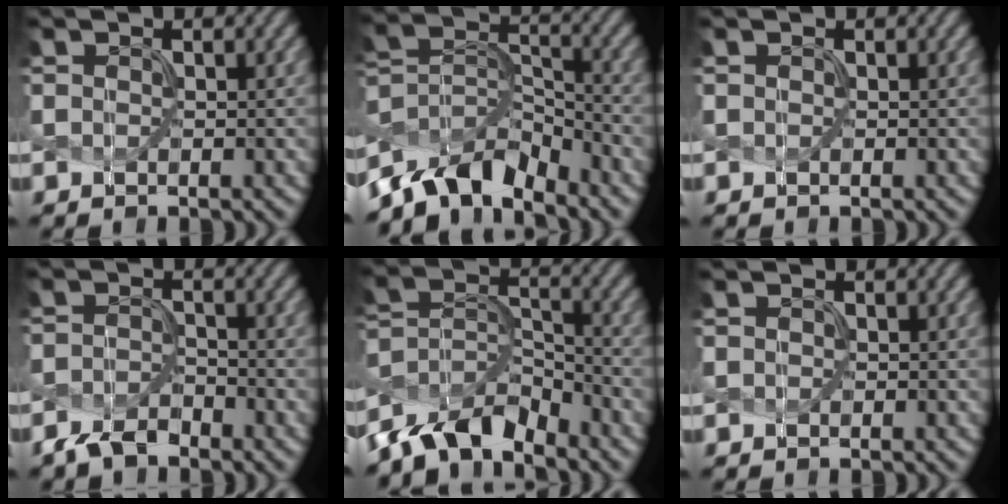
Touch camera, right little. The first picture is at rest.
{"total": 7.7, "force": [-6.5, 3.3, 2.6], "torque": [-0.046, -0.002, -0.126]}
{"total": 0.0}
{"total": 2.7, "force": [-2.3, 1.0, 0.9], "torque": [-0.022, 0.002, -0.044]}
{"total": 7.0, "force": [-6.0, 2.8, 2.3], "torque": [-0.042, -0.001, -0.118]}
{"total": 0.0}